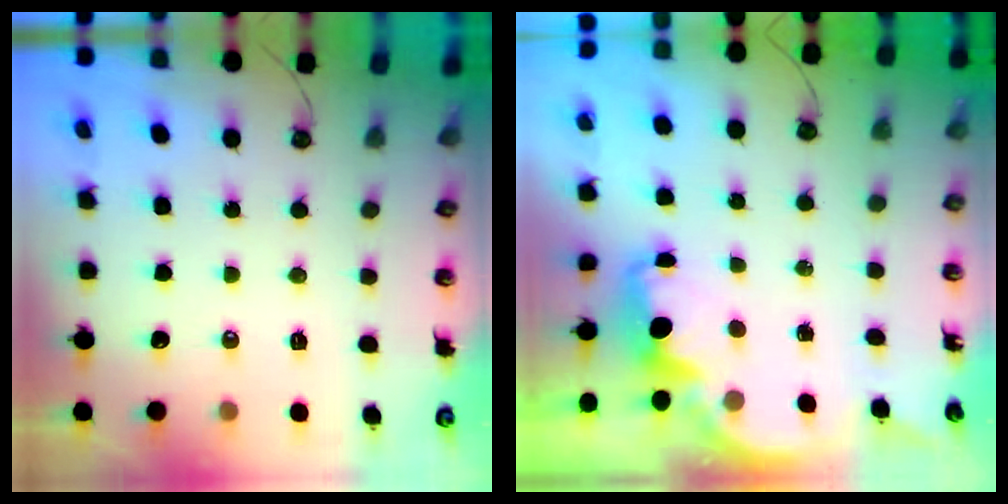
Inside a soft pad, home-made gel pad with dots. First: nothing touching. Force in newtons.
{"total": 2.4, "press": 2.3, "slide": 0.8}